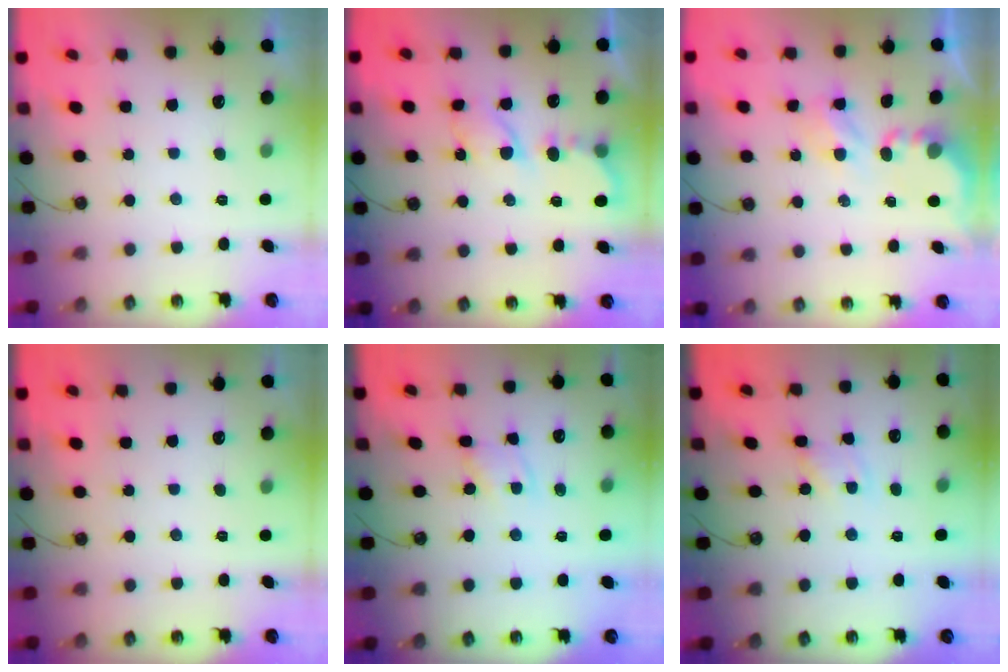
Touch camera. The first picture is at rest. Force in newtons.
{"total": 5.8, "press": 5.8, "slide": 0.6}
{"total": 4.0, "press": 4.0, "slide": 0.1}
{"total": 0.0}
{"total": 1.9, "press": 1.9, "slide": 0.2}
{"total": 1.5, "press": 1.4, "slide": 0.2}